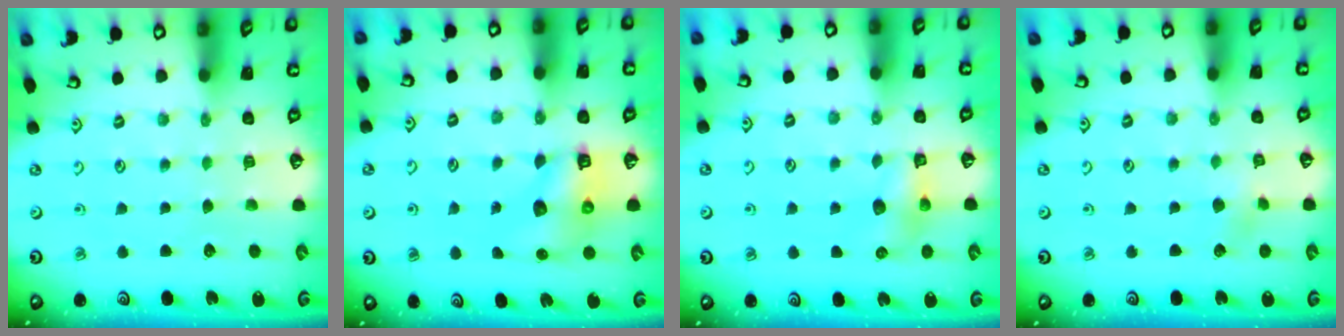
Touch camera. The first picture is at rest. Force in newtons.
{"total": 6.8, "press": 6.8, "slide": 0.6}
{"total": 7.5, "press": 7.4, "slide": 0.9}
{"total": 3.8, "press": 3.8, "slide": 0.7}